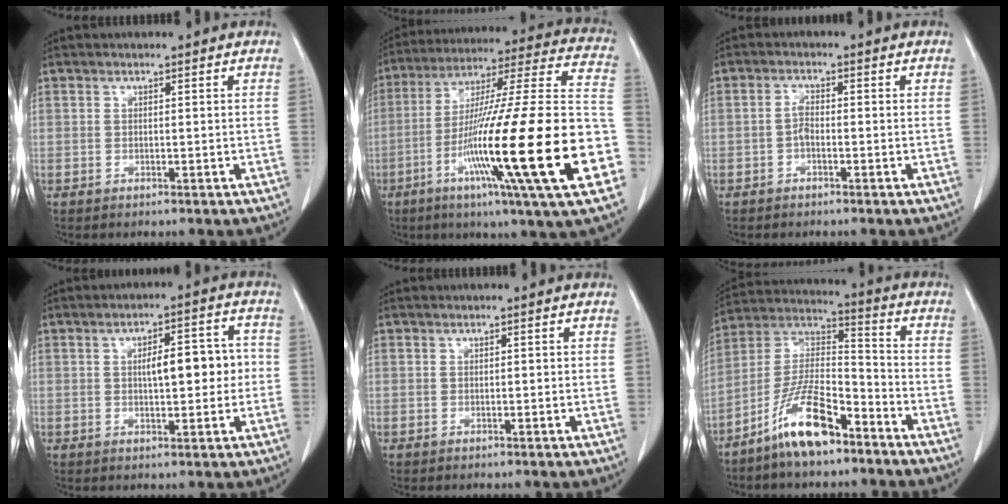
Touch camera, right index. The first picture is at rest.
{"total": 32.5, "force": [-9.6, 1.6, 31.0], "torque": [-0.467, -0.038, -0.173]}
{"total": 1.7, "force": [-0.7, 0.7, 1.5], "torque": [-0.026, 0.005, -0.014]}
{"total": 7.4, "force": [0.1, 2.6, 7.0], "torque": [-0.101, 0.027, 0.007]}
{"total": 0.5, "force": [0.0, 0.2, 0.5], "torque": [-0.006, 0.001, 0.002]}
{"total": 12.6, "force": [-8.5, 3.3, 8.7], "torque": [-0.178, 0.006, -0.162]}